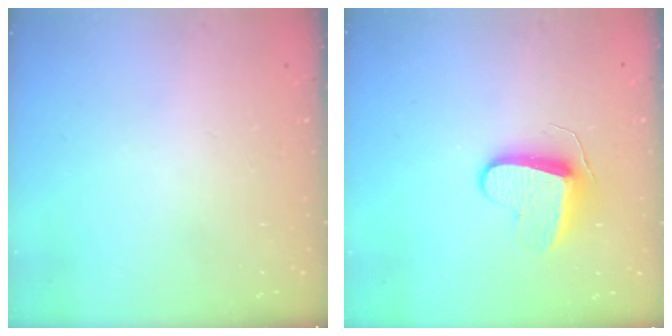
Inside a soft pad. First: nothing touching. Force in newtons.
{"total": 8.9, "press": 8.9, "slide": 0.1}